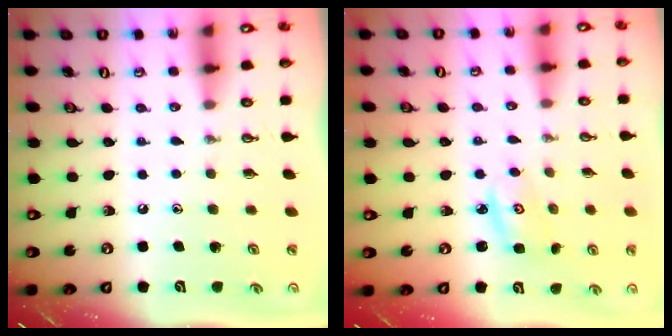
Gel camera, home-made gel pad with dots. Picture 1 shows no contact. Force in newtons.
{"total": 2.9, "press": 2.9, "slide": 0.4}